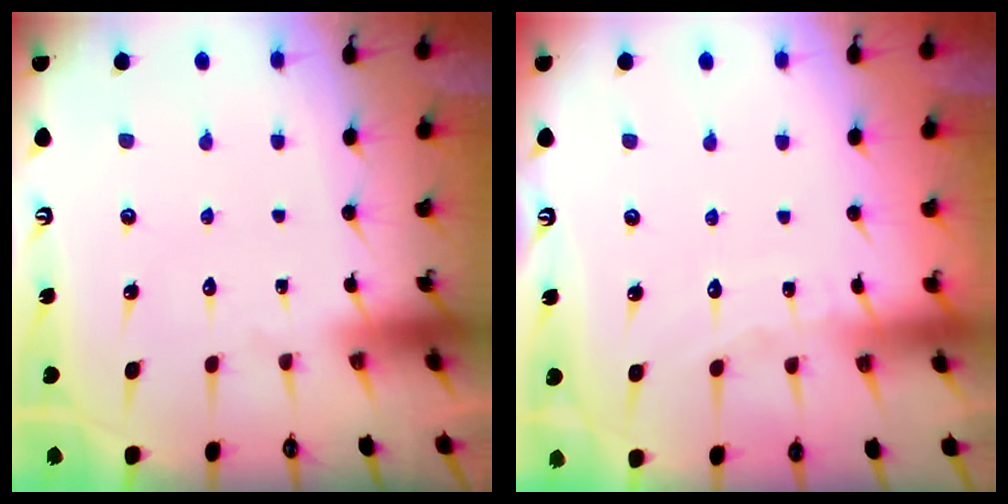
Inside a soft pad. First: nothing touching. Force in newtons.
{"total": 4.9, "press": 4.8, "slide": 0.3}